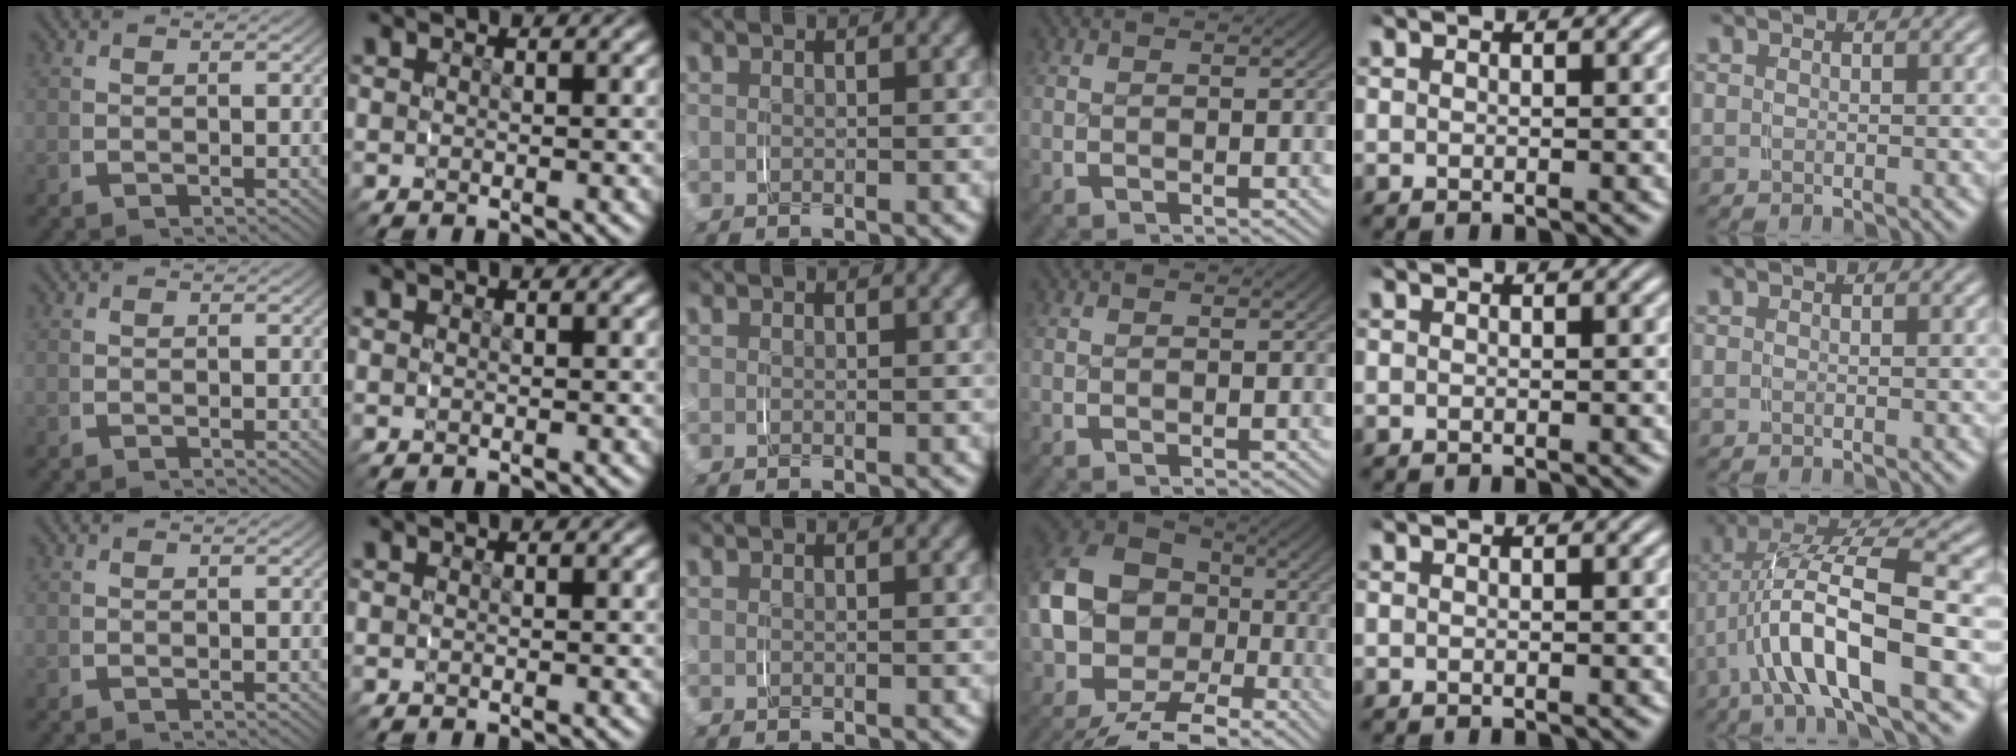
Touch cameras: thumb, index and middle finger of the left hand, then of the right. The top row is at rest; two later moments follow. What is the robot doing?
{"motion": "grasp_and_lifting", "object": "shorts"}